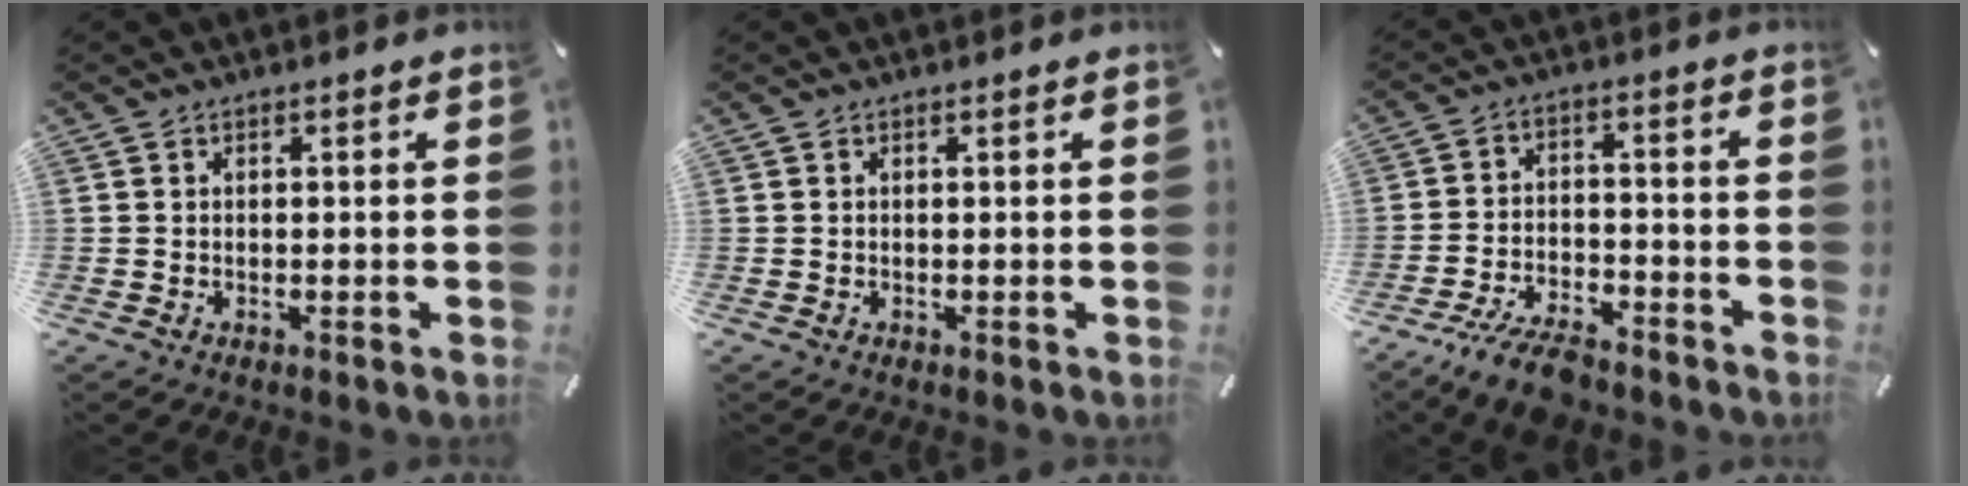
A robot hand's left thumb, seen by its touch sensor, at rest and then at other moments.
{"total": 0.0}
{"total": 9.3, "force": [-7.7, 3.1, 4.3], "torque": [-0.069, 0.044, -0.142]}